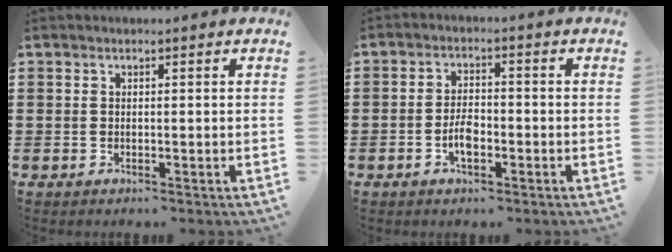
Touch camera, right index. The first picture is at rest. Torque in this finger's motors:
{"motor_torque": [2.14, 0.00, 0.24, 0.04]}